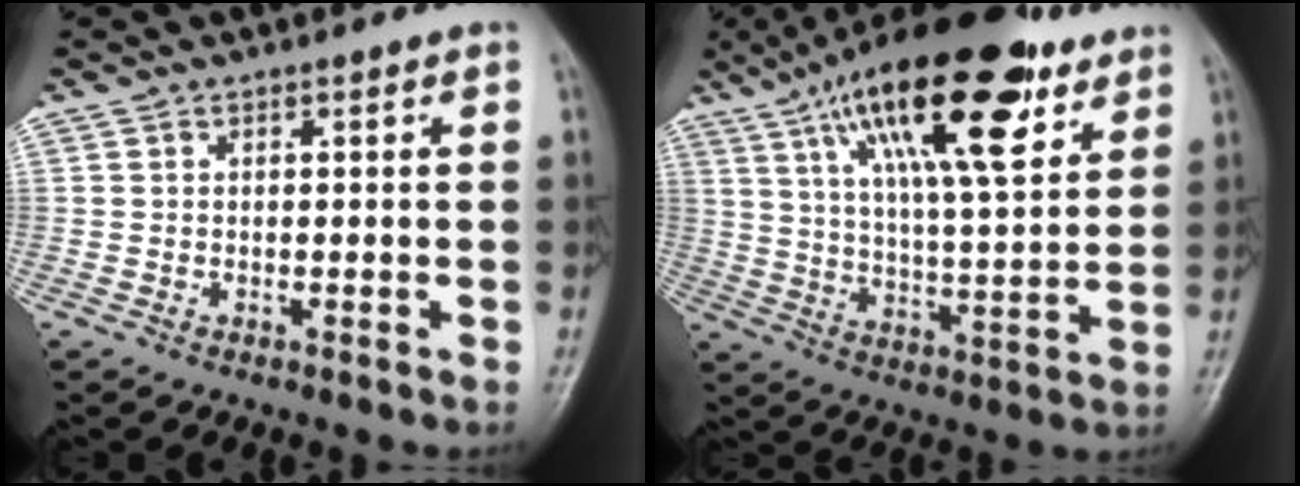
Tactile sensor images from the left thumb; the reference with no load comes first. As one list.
[{"total": 24.3, "force": [12.6, 8.0, 19.1], "torque": [-0.297, -0.024, 0.209]}]